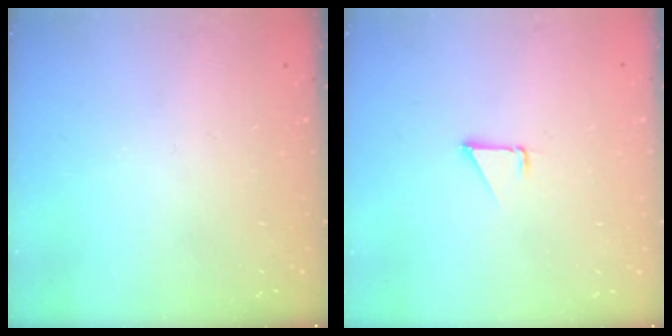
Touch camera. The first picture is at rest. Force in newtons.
{"total": 1.3, "press": 1.3, "slide": 0.1}